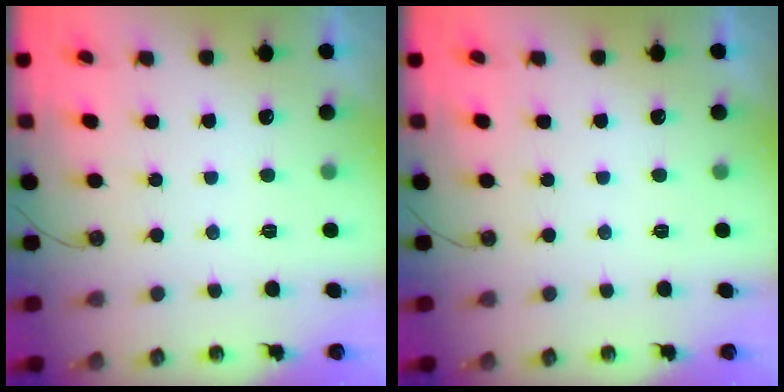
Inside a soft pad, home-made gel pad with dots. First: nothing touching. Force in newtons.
{"total": 0.0}